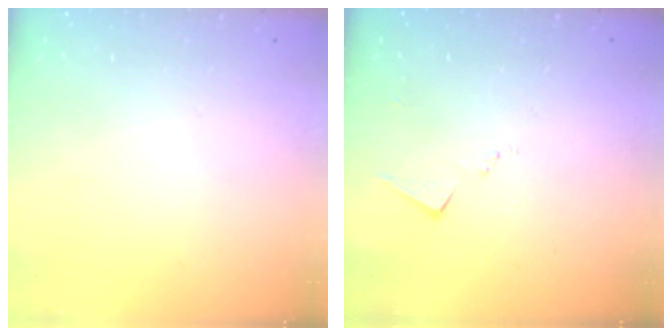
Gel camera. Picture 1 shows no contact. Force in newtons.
{"total": 6.2, "press": 6.1, "slide": 0.6}